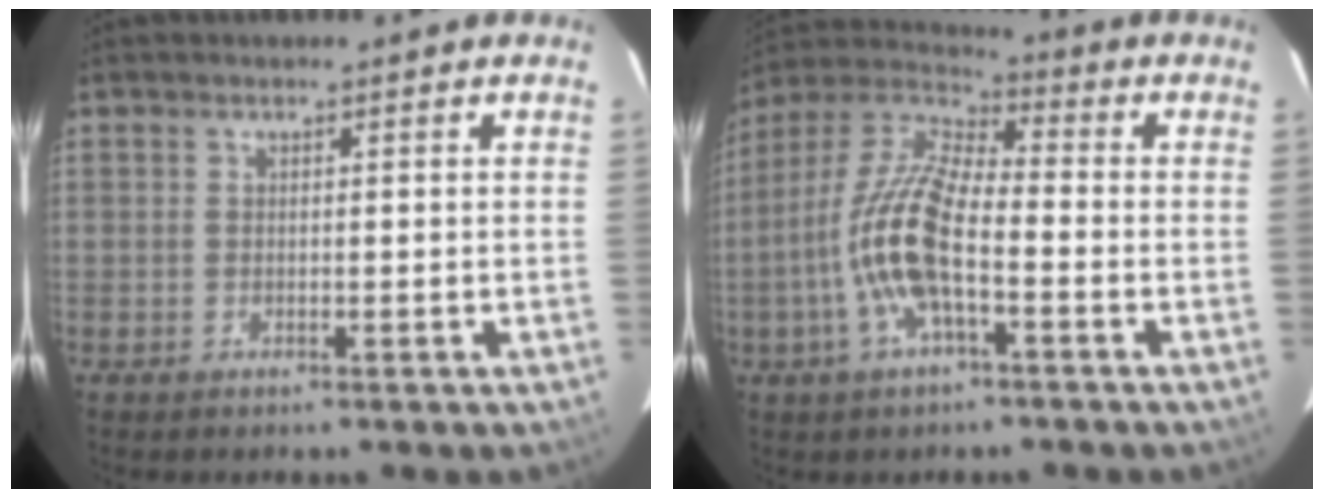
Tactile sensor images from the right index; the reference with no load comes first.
{"total": 14.4, "force": [-4.1, 5.1, 12.9], "torque": [-0.267, 0.003, -0.085]}